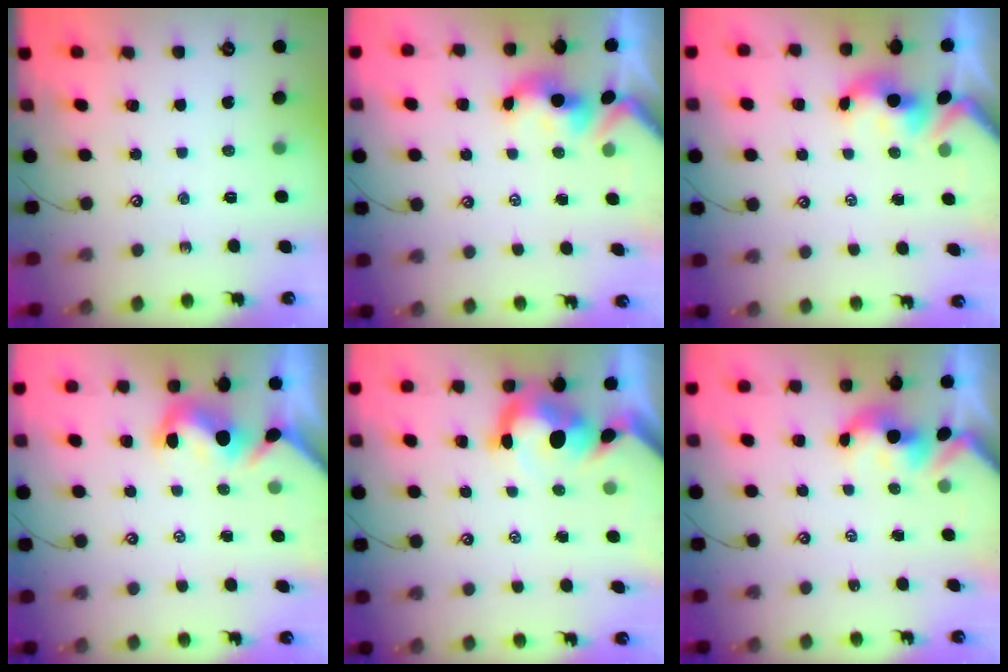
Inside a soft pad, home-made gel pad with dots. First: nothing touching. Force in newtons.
{"total": 0.5, "press": 0.4, "slide": 0.4}
{"total": 0.9, "press": 0.5, "slide": 0.7}
{"total": 2.1, "press": 1.9, "slide": 1.0}
{"total": 7.4, "press": 7.3, "slide": 1.4}
{"total": 1.7, "press": 1.6, "slide": 0.2}